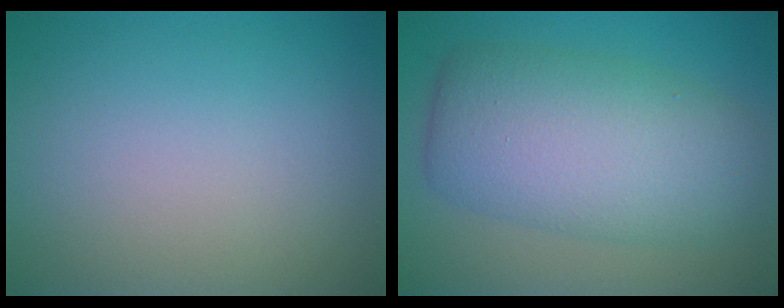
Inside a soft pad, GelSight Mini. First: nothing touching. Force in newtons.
{"total": 9.0, "press": 9.0, "slide": 0.2}